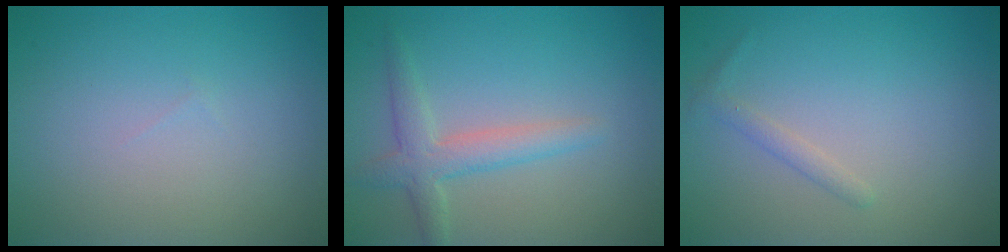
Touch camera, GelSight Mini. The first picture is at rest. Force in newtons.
{"total": 2.9, "press": 2.9, "slide": 0.1}
{"total": 1.1, "press": 1.1, "slide": 0.1}